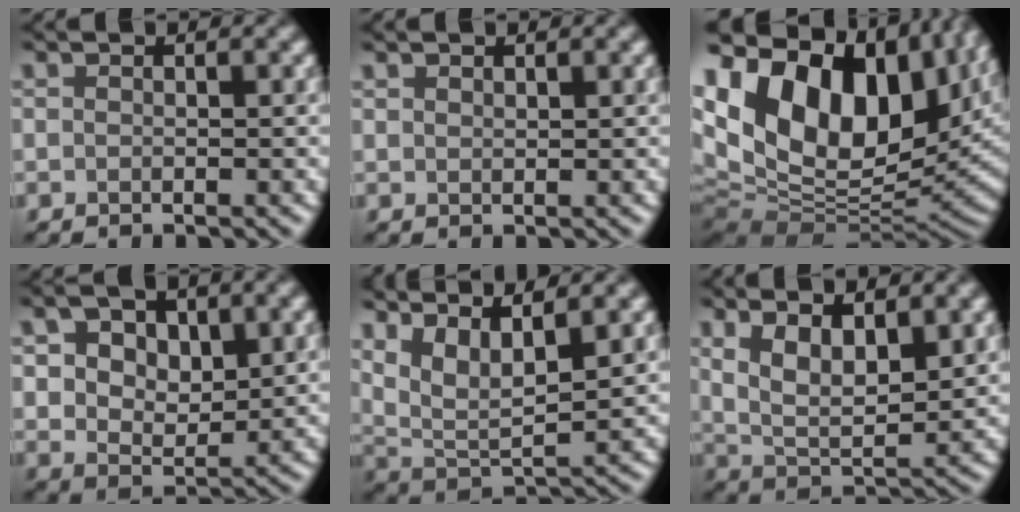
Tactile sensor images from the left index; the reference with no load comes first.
{"total": 0.8, "force": [0.7, 0.3, 0.3], "torque": [-0.006, 0.000, 0.016]}
{"total": 20.2, "force": [5.0, 12.6, 15.0], "torque": [-0.268, -0.011, 0.125]}
{"total": 7.3, "force": [2.3, 4.3, 5.4], "torque": [-0.098, -0.001, 0.038]}
{"total": 7.3, "force": [4.2, 2.4, 5.5], "torque": [-0.109, 0.004, 0.075]}
{"total": 6.7, "force": [2.6, 2.7, 5.5], "torque": [-0.105, -0.005, 0.048]}